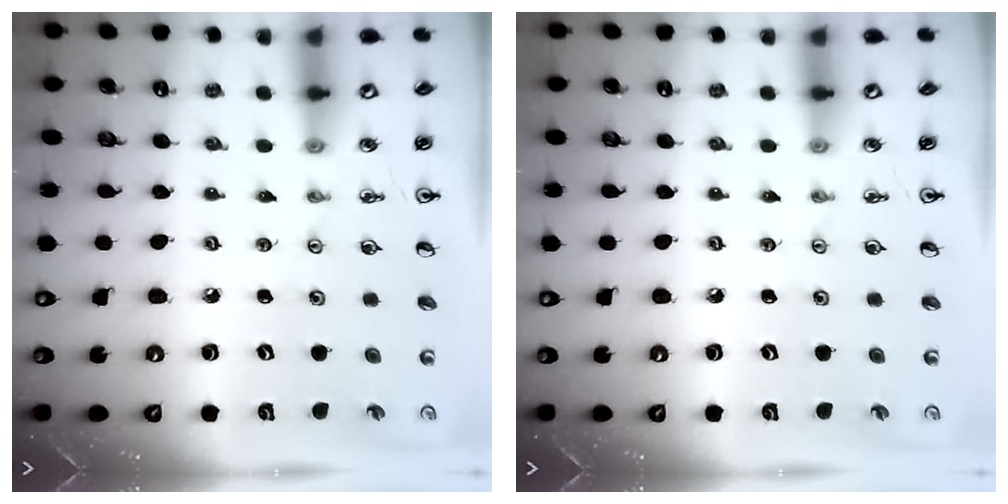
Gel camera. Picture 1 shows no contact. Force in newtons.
{"total": 0.0}